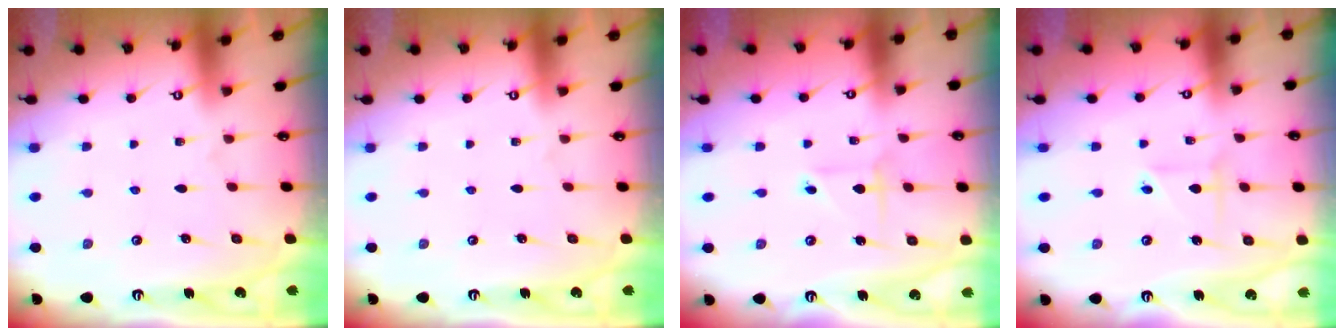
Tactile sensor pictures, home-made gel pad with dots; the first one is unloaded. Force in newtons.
{"total": 0.0}
{"total": 3.0, "press": 3.0, "slide": 0.3}
{"total": 3.1, "press": 3.1, "slide": 0.2}